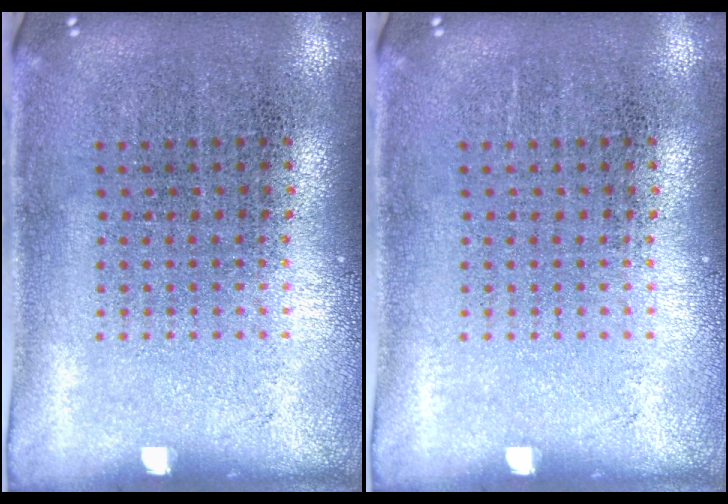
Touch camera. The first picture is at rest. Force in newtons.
{"total": 0.0}